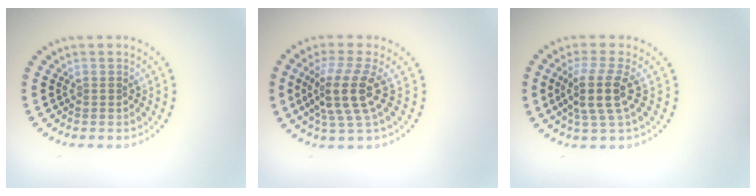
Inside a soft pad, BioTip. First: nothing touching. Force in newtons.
{"total": 4.3, "press": 3.3, "slide": 2.8}
{"total": 3.7, "press": 2.9, "slide": 2.3}